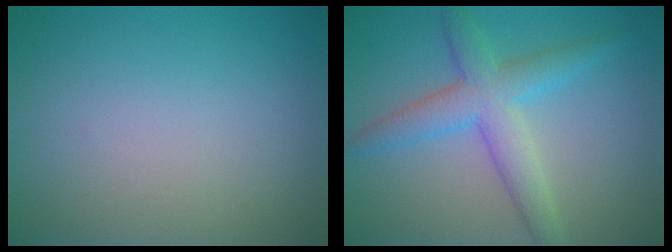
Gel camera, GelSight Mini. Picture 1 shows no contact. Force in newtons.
{"total": 4.7, "press": 4.7, "slide": 0.1}